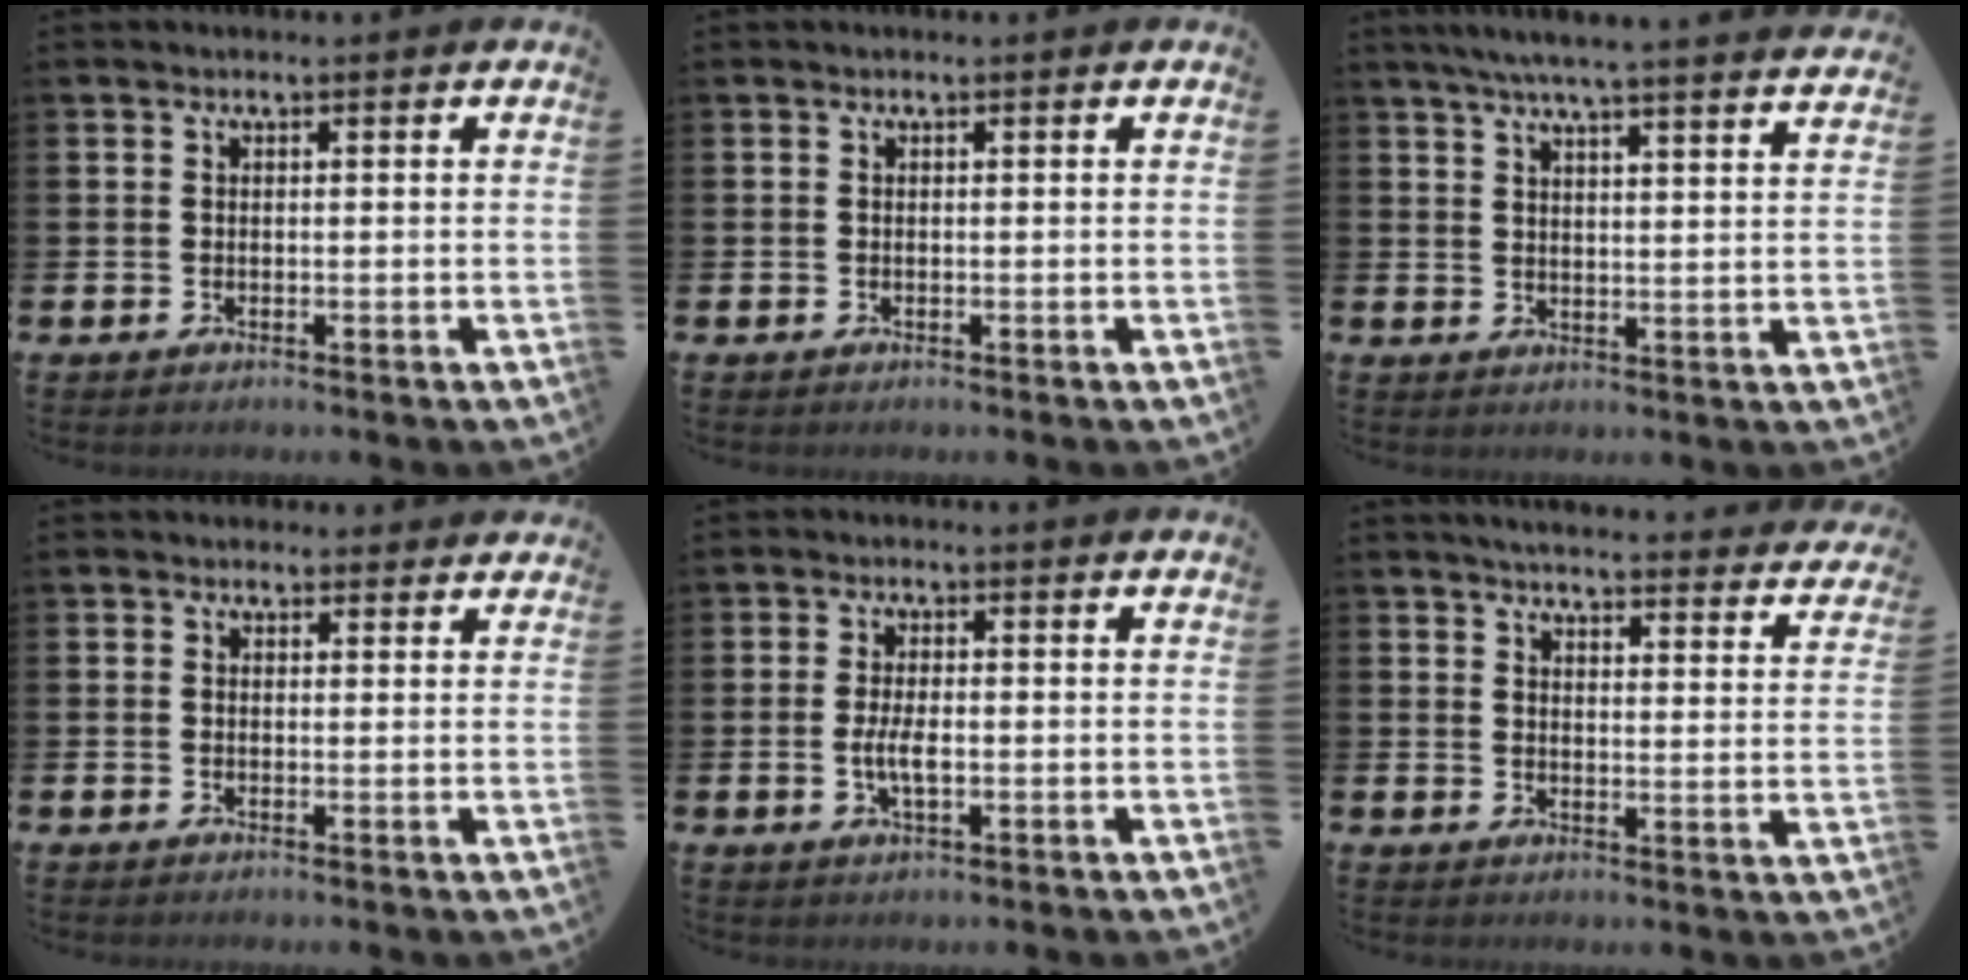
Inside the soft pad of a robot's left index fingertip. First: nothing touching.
{"total": 0.0}
{"total": 5.9, "force": [5.6, -0.5, 1.9], "torque": [-0.051, -0.029, 0.096]}
{"total": 1.3, "force": [1.1, 0.8, 0.0], "torque": [0.008, 0.004, 0.018]}
{"total": 3.3, "force": [-0.4, 1.2, 3.0], "torque": [-0.051, 0.000, -0.009]}
{"total": 4.6, "force": [4.5, 0.2, 0.8], "torque": [-0.020, -0.039, 0.075]}